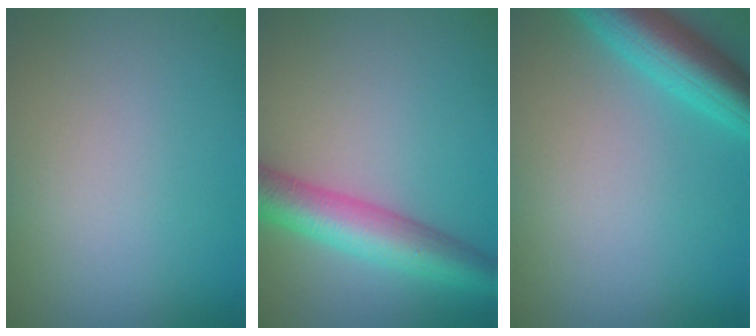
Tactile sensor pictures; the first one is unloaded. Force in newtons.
{"total": 6.0, "press": 6.0, "slide": 0.2}
{"total": 5.5, "press": 5.5, "slide": 0.3}